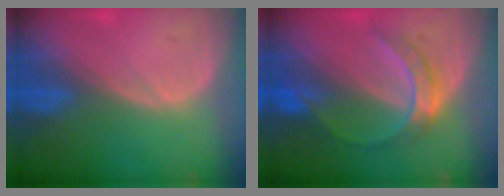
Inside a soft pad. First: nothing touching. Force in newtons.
{"total": 5.4, "press": 5.3, "slide": 0.6}